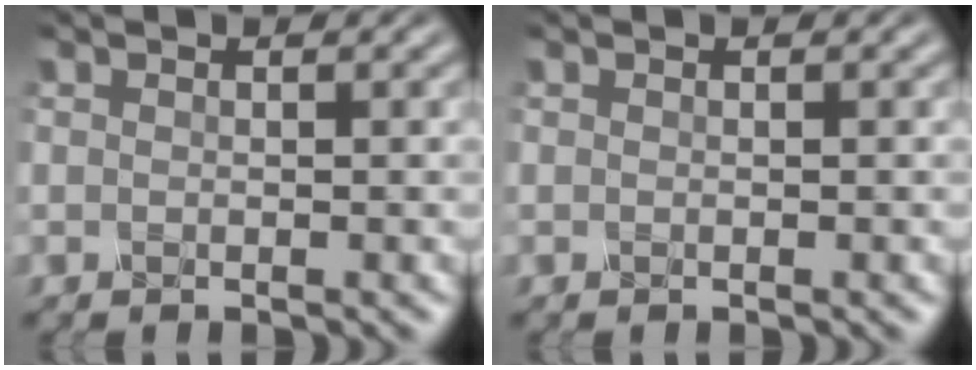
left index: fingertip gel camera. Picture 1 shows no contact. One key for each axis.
{"total": 0.0}